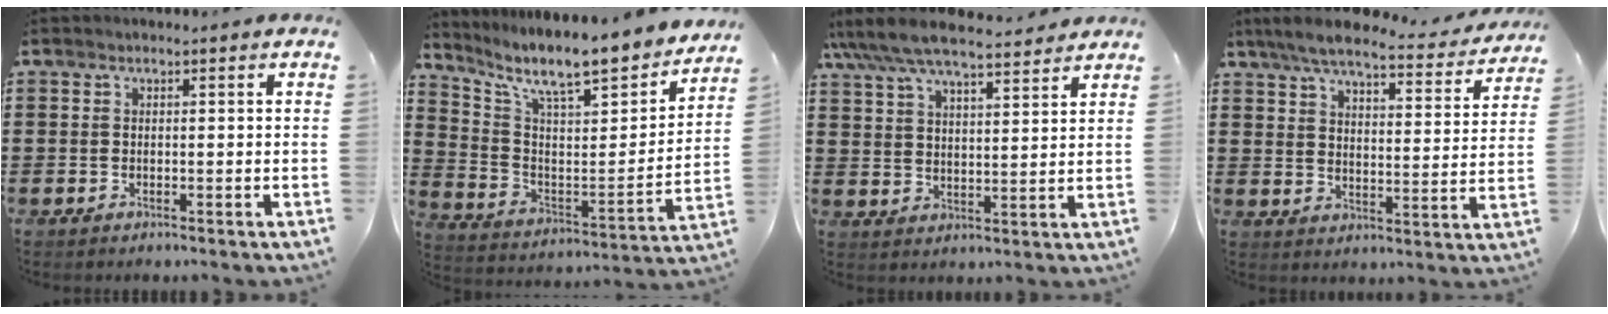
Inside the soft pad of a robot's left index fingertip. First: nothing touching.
{"total": 9.4, "force": [7.8, 2.0, 4.8], "torque": [-0.113, -0.064, 0.126]}
{"total": 7.1, "force": [6.6, 1.0, 2.4], "torque": [-0.074, -0.030, 0.117]}
{"total": 6.8, "force": [6.2, 0.9, 2.8], "torque": [-0.080, -0.028, 0.108]}